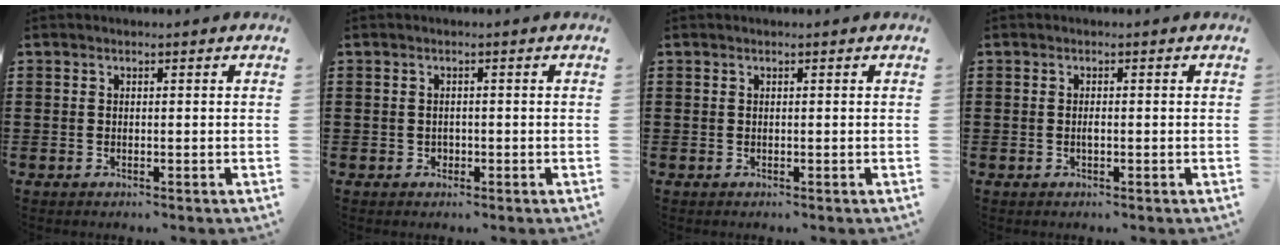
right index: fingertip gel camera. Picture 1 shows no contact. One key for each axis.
{"total": 0.8, "fx": -0.2, "fy": 0.7, "fz": 0.2, "tx": -0.008, "ty": 0.002, "tz": -0.004}
{"total": 0.0}
{"total": 0.9, "fx": -0.2, "fy": 0.3, "fz": 0.8, "tx": -0.015, "ty": -0.002, "tz": -0.003}